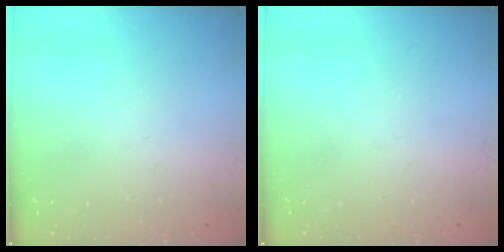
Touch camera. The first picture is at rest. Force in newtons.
{"total": 0.0}